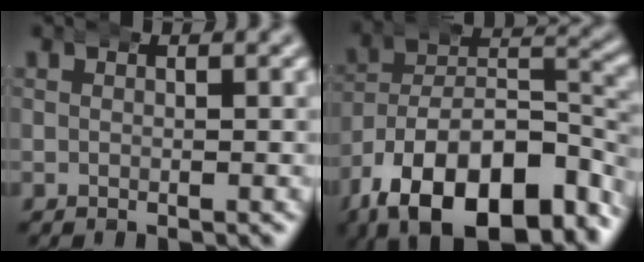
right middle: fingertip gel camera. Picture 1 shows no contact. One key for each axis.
{"total": 17.2, "fx": -7.6, "fy": 10.3, "fz": 11.5, "tx": -0.198, "ty": -0.056, "tz": -0.092}